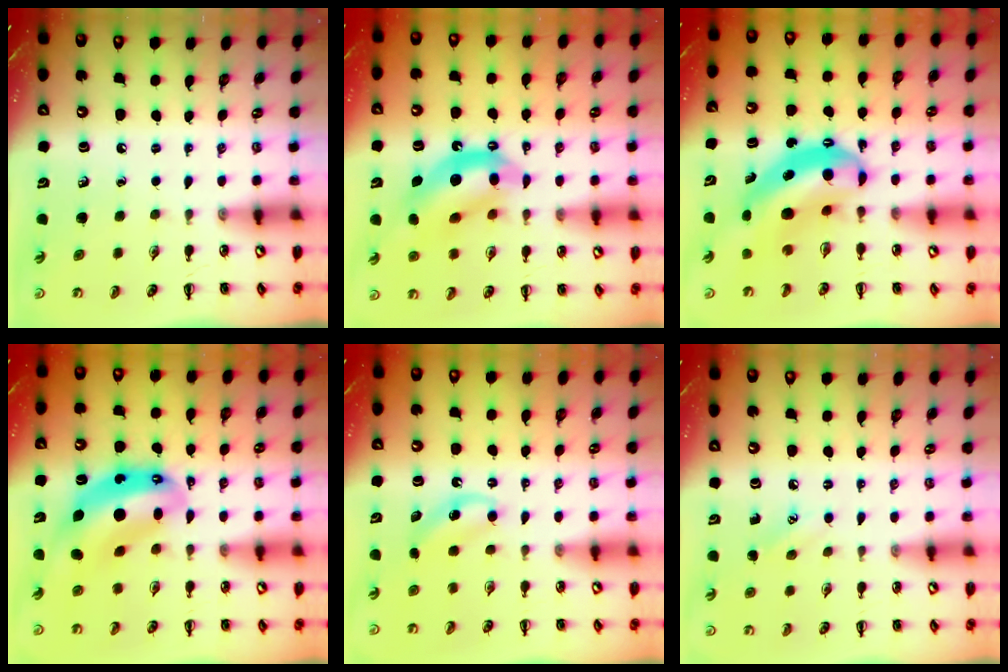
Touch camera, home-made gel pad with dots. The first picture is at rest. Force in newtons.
{"total": 12.0, "press": 11.5, "slide": 3.3}
{"total": 8.2, "press": 8.0, "slide": 1.4}
{"total": 12.8, "press": 12.4, "slide": 3.2}
{"total": 5.0, "press": 4.8, "slide": 1.5}
{"total": 6.0, "press": 5.8, "slide": 1.7}